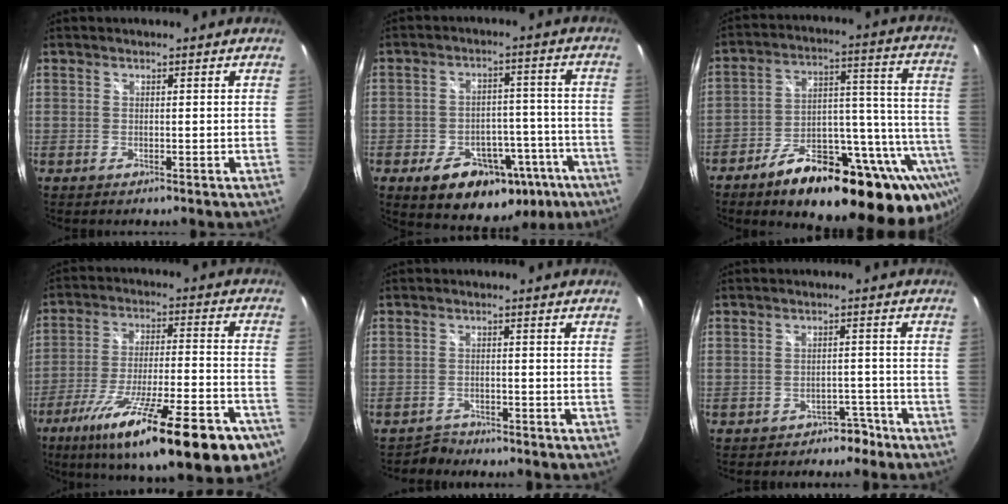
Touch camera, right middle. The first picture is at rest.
{"total": 19.5, "force": [-10.7, 12.0, 11.0], "torque": [-0.182, 0.015, -0.121]}
{"total": 29.9, "force": [-19.9, 10.3, 19.9], "torque": [-0.240, 0.013, -0.274]}
{"total": 26.8, "force": [-17.2, 5.7, 19.8], "torque": [-0.323, -0.068, -0.254]}
{"total": 2.3, "force": [-2.0, 1.0, -0.5], "torque": [0.004, 0.005, -0.037]}
{"total": 3.6, "force": [-2.7, 2.3, 0.7], "torque": [-0.007, 0.016, -0.032]}